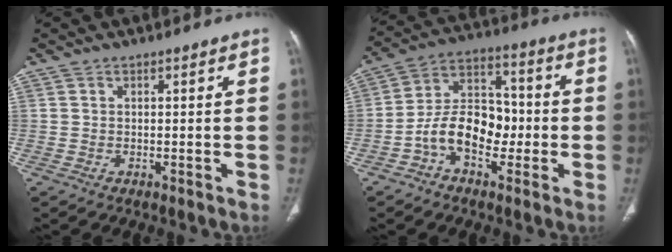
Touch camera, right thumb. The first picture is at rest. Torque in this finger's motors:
{"motor_torque": [1.33, 1.24, 0.11, -0.12, 0.07]}